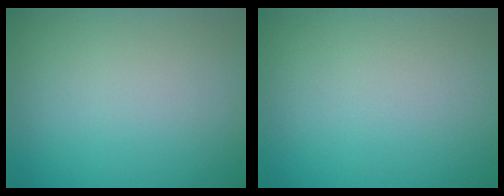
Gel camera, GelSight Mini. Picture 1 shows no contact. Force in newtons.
{"total": 0.0}